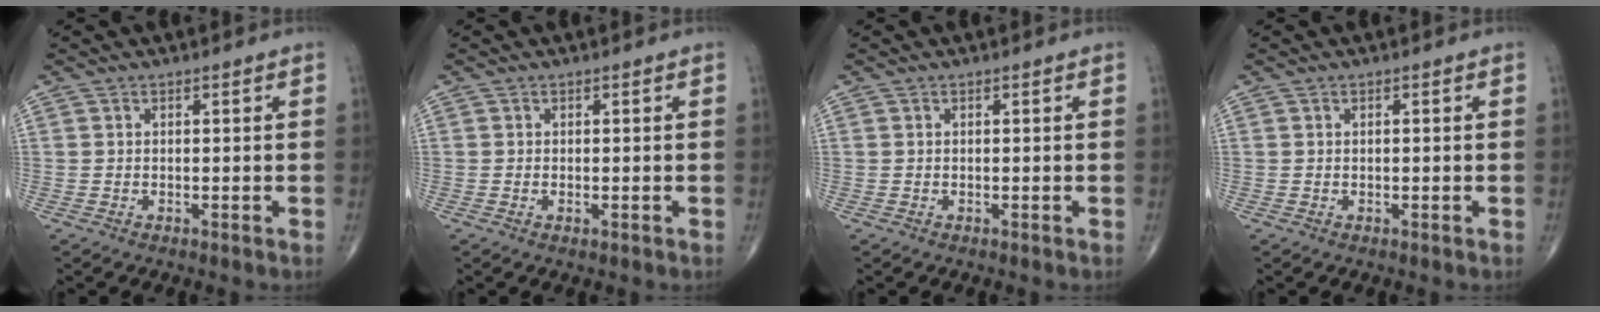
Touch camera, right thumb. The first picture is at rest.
{"total": 0.8, "force": [-0.2, 0.4, 0.7], "torque": [-0.013, -0.001, -0.003]}
{"total": 0.0}
{"total": 0.0}